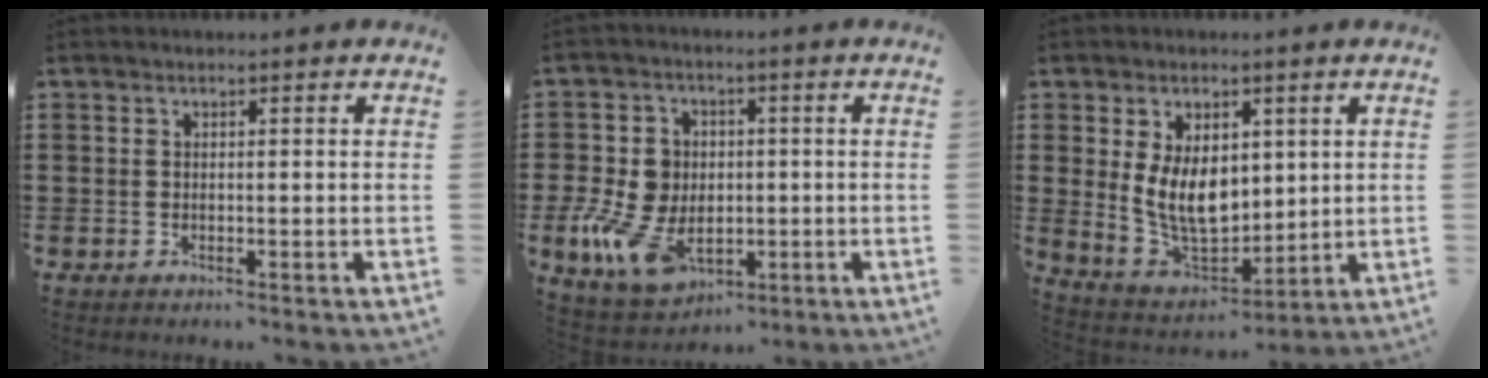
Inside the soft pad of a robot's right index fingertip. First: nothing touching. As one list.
[{"total": 9.6, "force": [-2.3, 7.4, 5.7], "torque": [-0.168, 0.007, -0.046]}, {"total": 8.9, "force": [1.4, 6.0, 6.4], "torque": [-0.135, 0.003, 0.024]}]